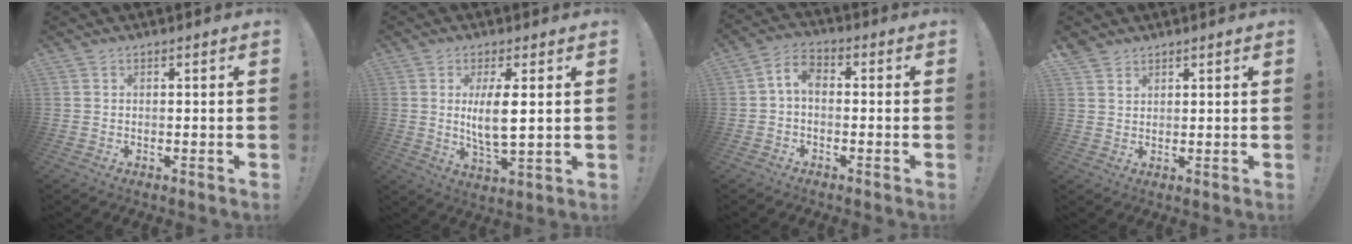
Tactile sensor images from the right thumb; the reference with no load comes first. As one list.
[{"total": 8.4, "force": [1.5, 2.2, 8.0], "torque": [-0.162, -0.014, 0.022]}, {"total": 5.2, "force": [-0.7, 2.9, 4.3], "torque": [-0.093, 0.006, -0.013]}, {"total": 3.0, "force": [2.4, 1.8, 0.3], "torque": [0.002, -0.016, 0.042]}]